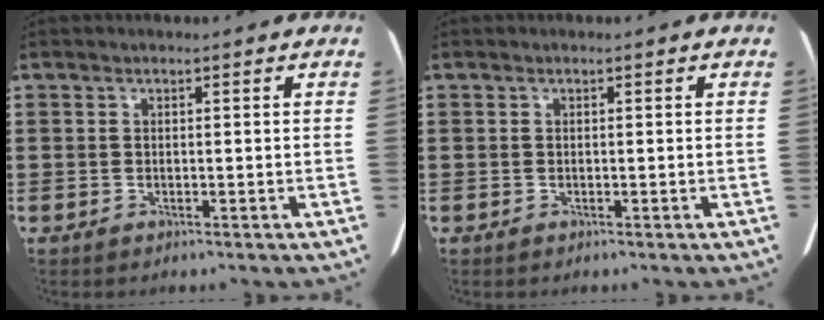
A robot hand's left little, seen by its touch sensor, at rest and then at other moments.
{"total": 0.0}